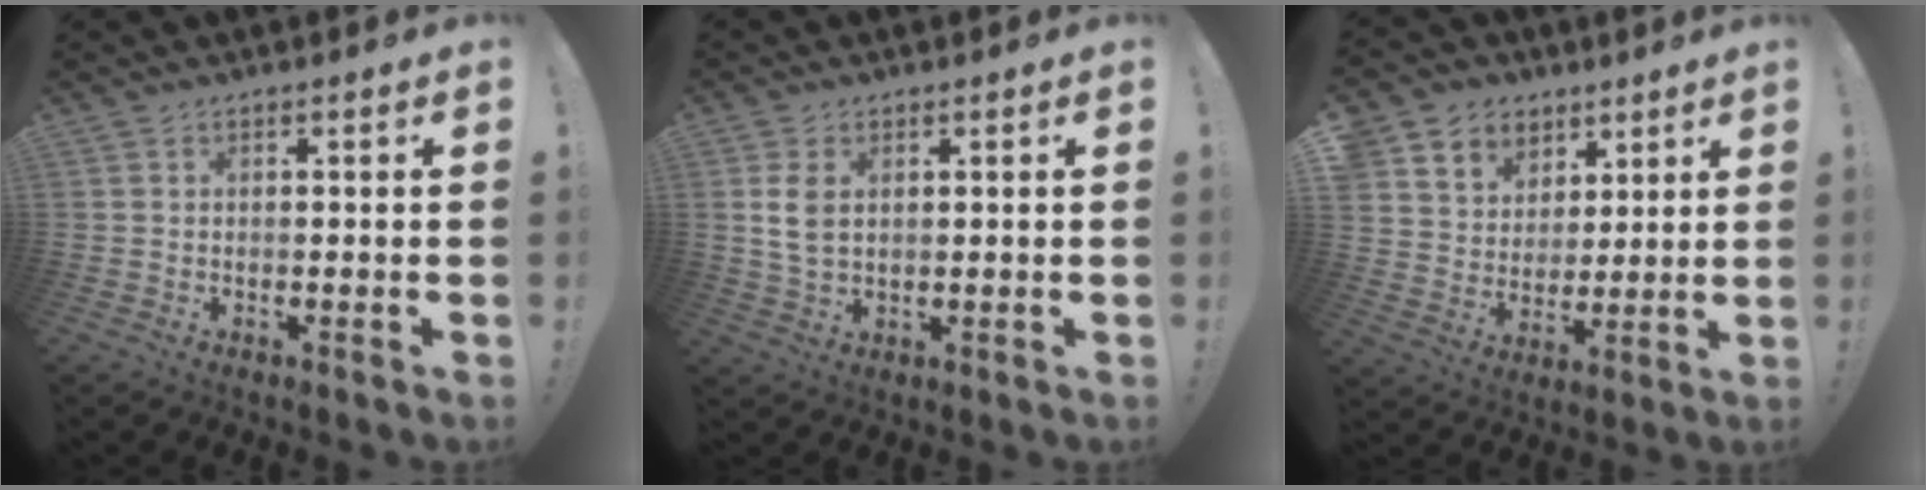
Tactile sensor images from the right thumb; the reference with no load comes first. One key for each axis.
{"total": 5.2, "fx": 1.5, "fy": 3.1, "fz": 3.9, "tx": -0.073, "ty": -0.004, "tz": 0.023}
{"total": 8.9, "fx": 4.9, "fy": 7.3, "fz": 1.0, "tx": -0.017, "ty": -0.043, "tz": 0.102}